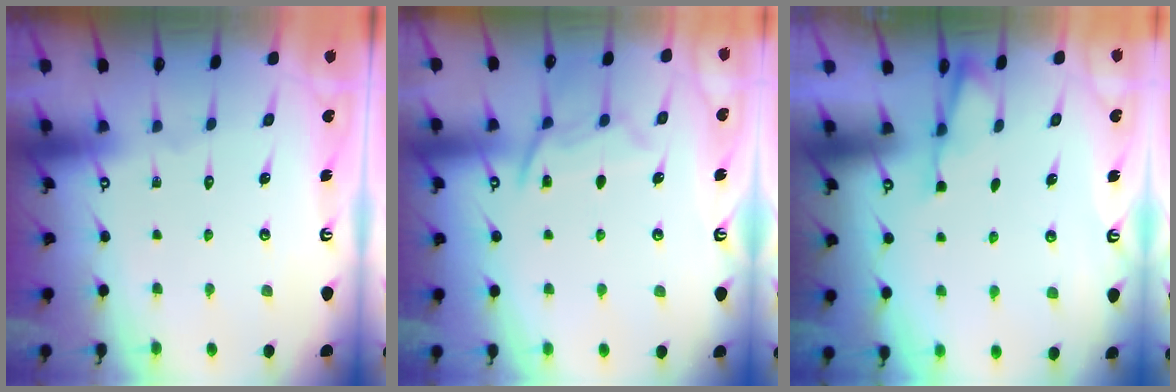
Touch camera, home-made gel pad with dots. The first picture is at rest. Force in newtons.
{"total": 10.3, "press": 10.3, "slide": 1.0}
{"total": 2.5, "press": 2.4, "slide": 0.4}